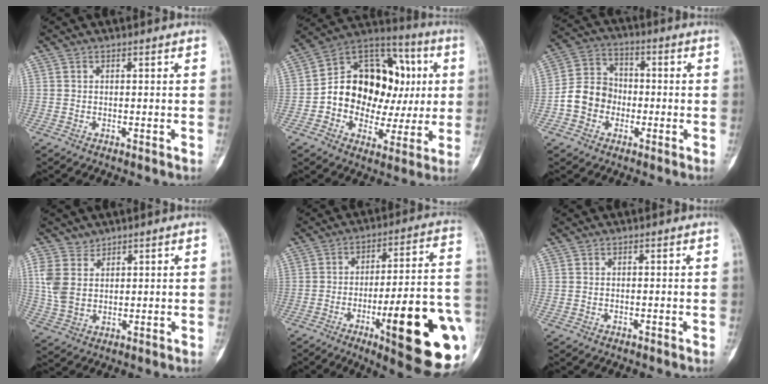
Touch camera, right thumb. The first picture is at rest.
{"total": 22.3, "force": [1.3, 16.2, 15.3], "torque": [-0.176, 0.043, 0.025]}
{"total": 9.2, "force": [-2.3, 7.9, 4.1], "torque": [-0.056, 0.034, -0.051]}
{"total": 6.3, "force": [3.1, 4.6, 2.9], "torque": [-0.051, -0.017, 0.074]}
{"total": 24.6, "force": [-7.7, 5.4, 22.8], "torque": [-0.264, 0.013, -0.099]}
{"total": 0.0}